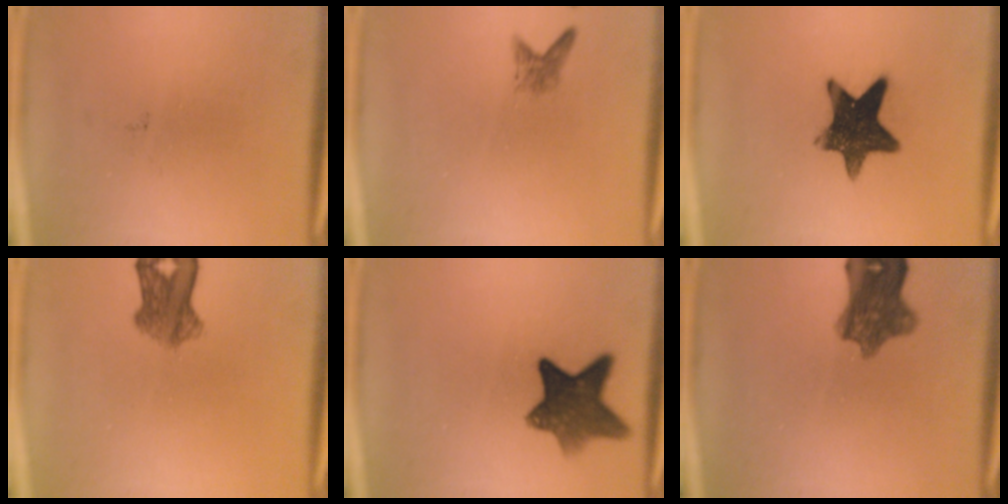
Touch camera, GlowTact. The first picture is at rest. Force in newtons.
{"total": 1.6}
{"total": 13.1}
{"total": 5.5}
{"total": 9.9}
{"total": 8.4}